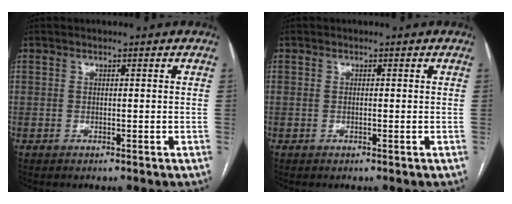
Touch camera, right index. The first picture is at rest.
{"total": 0.0}